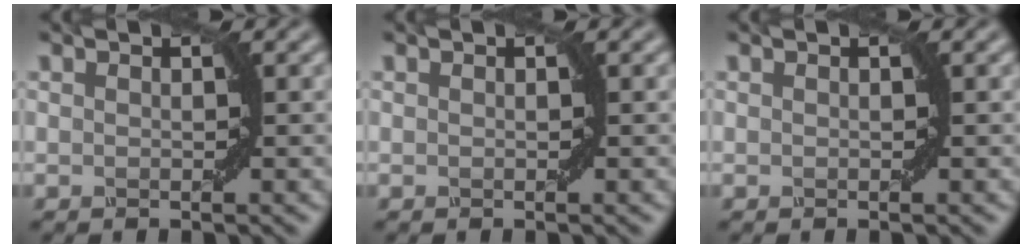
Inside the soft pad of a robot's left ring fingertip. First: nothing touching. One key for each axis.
{"total": 0.0}
{"total": 0.0}